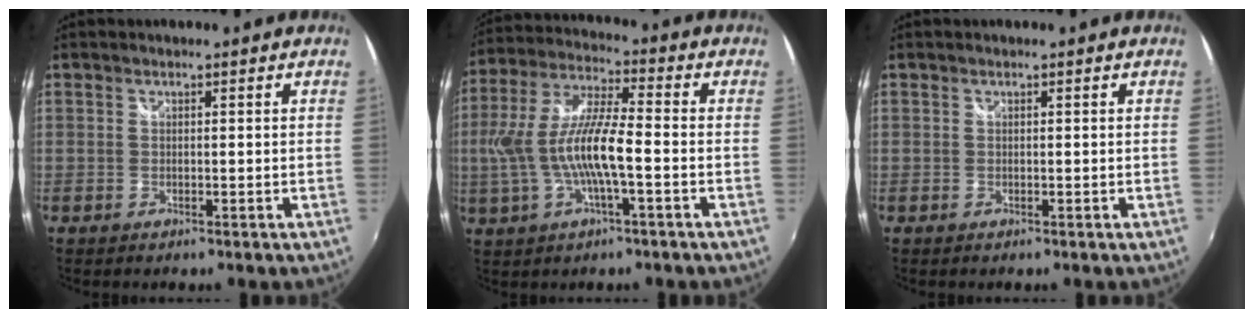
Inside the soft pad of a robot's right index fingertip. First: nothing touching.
{"total": 13.3, "force": [-2.5, 2.7, 12.8], "torque": [-0.253, -0.001, -0.041]}
{"total": 0.0}